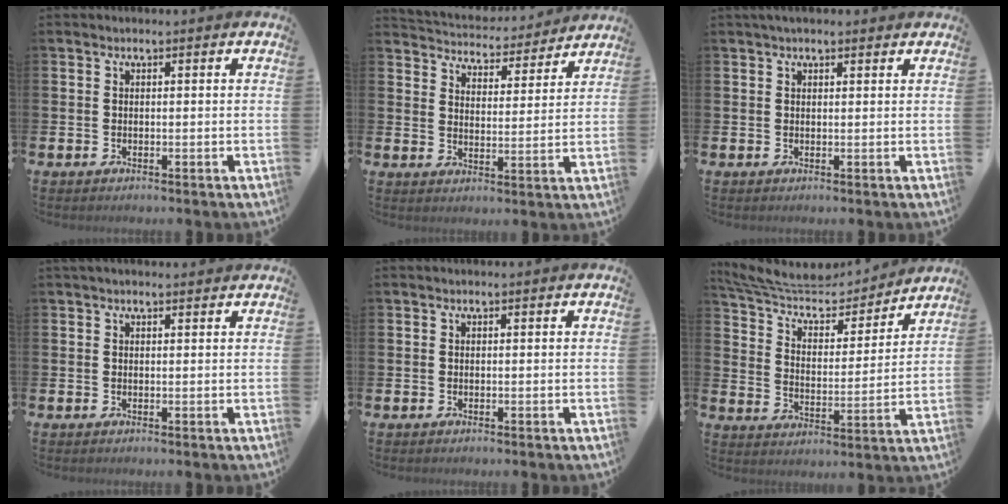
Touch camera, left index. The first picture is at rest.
{"total": 4.9, "force": [4.8, 1.0, 0.0], "torque": [-0.019, -0.042, 0.080]}
{"total": 1.6, "force": [1.3, 0.5, 0.7], "torque": [-0.005, 0.004, 0.022]}
{"total": 1.1, "force": [1.0, 0.2, 0.4], "torque": [0.003, -0.003, 0.015]}
{"total": 0.0}
{"total": 8.8, "force": [7.9, 2.7, 2.7], "torque": [-0.085, -0.057, 0.136]}